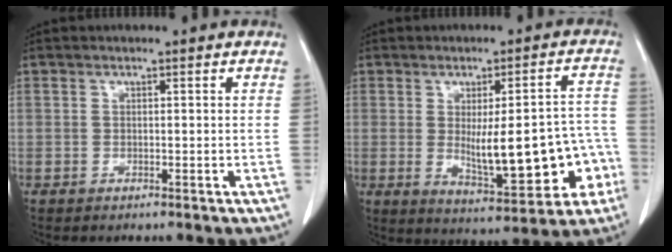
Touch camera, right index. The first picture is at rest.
{"total": 15.7, "force": [-2.9, 4.7, 14.7], "torque": [-0.182, 0.019, -0.020]}